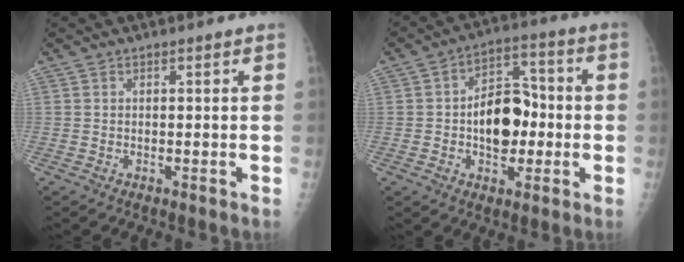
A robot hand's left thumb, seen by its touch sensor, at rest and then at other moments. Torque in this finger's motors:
{"motor_torque": [1.12, 1.02, 0.56, -0.43, 0.24]}